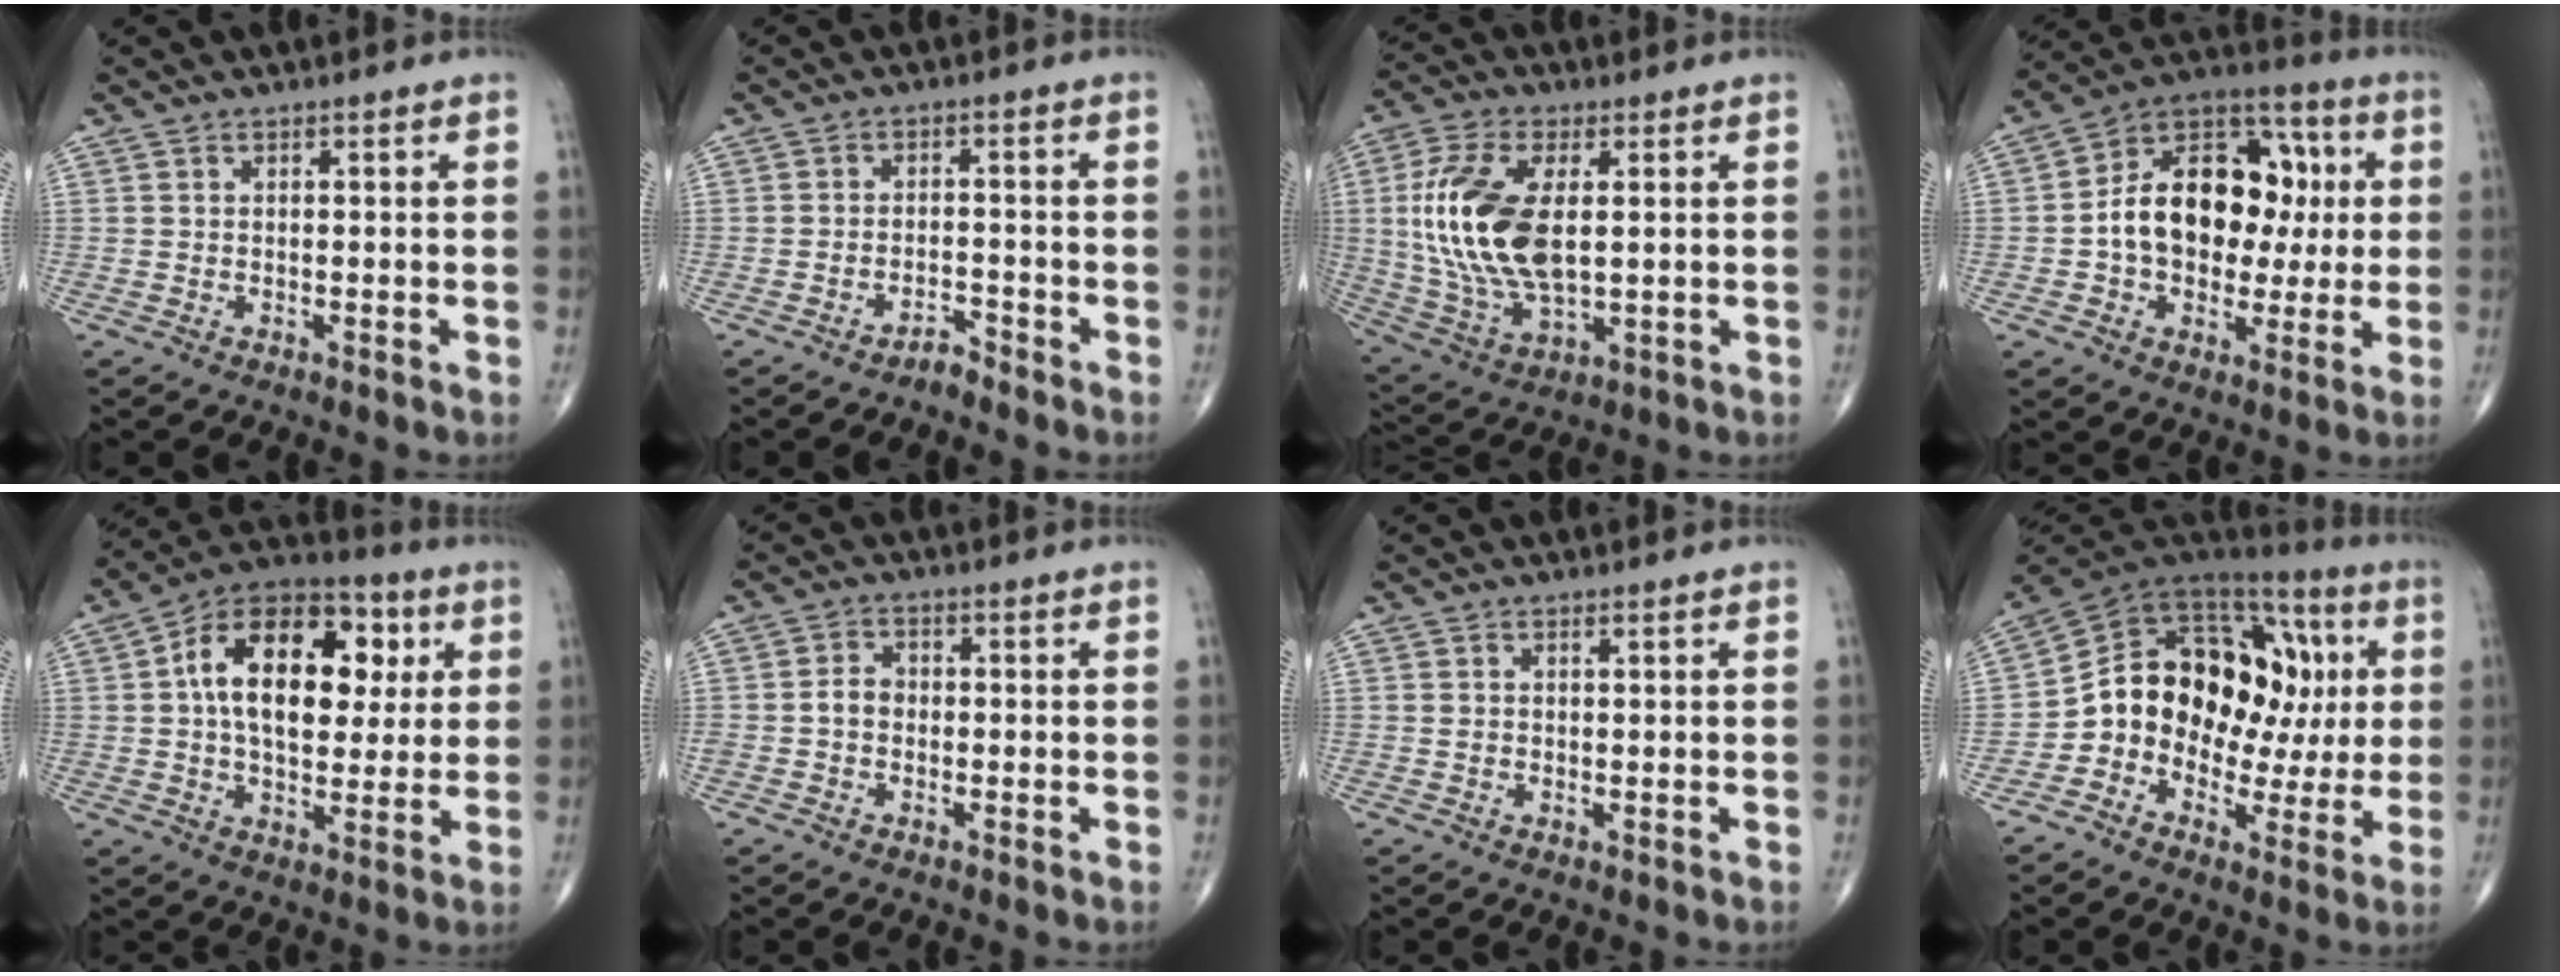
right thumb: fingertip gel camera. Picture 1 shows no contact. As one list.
[{"total": 2.1, "force": [-2.0, 0.5, 0.3], "torque": [-0.002, 0.010, -0.035]}, {"total": 18.2, "force": [2.0, 9.1, 15.6], "torque": [-0.330, -0.010, 0.043]}, {"total": 20.3, "force": [0.9, 14.1, 14.6], "torque": [-0.184, 0.035, 0.011]}, {"total": 20.3, "force": [4.1, 12.3, 15.6], "torque": [-0.216, 0.014, 0.057]}, {"total": 3.1, "force": [-0.5, 2.5, 1.8], "torque": [-0.025, 0.012, -0.015]}, {"total": 0.8, "force": [0.4, 0.3, 0.6], "torque": [-0.013, -0.001, 0.008]}, {"total": 21.5, "force": [0.5, 15.3, 15.0], "torque": [-0.196, 0.056, 0.010]}]